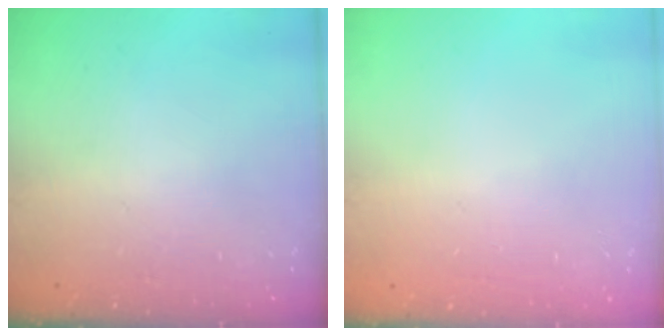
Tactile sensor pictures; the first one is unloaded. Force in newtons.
{"total": 0.0}